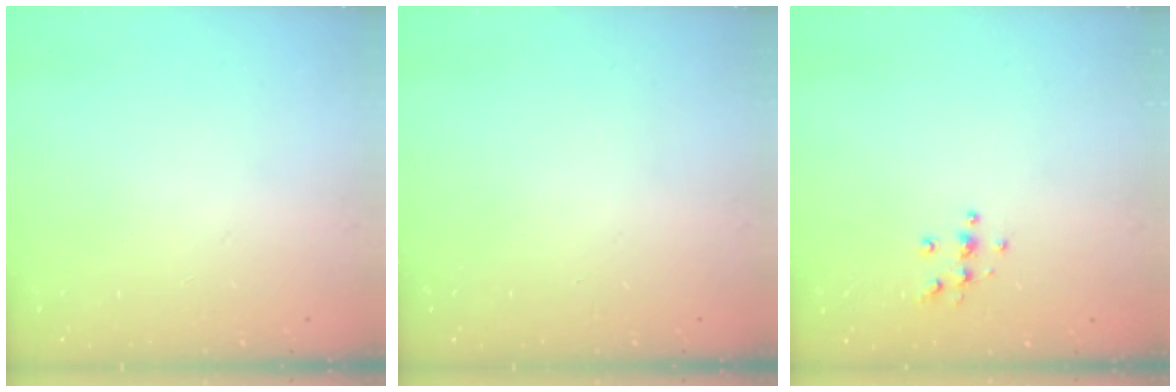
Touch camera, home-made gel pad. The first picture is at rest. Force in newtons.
{"total": 0.0}
{"total": 4.4, "press": 4.4, "slide": 0.3}